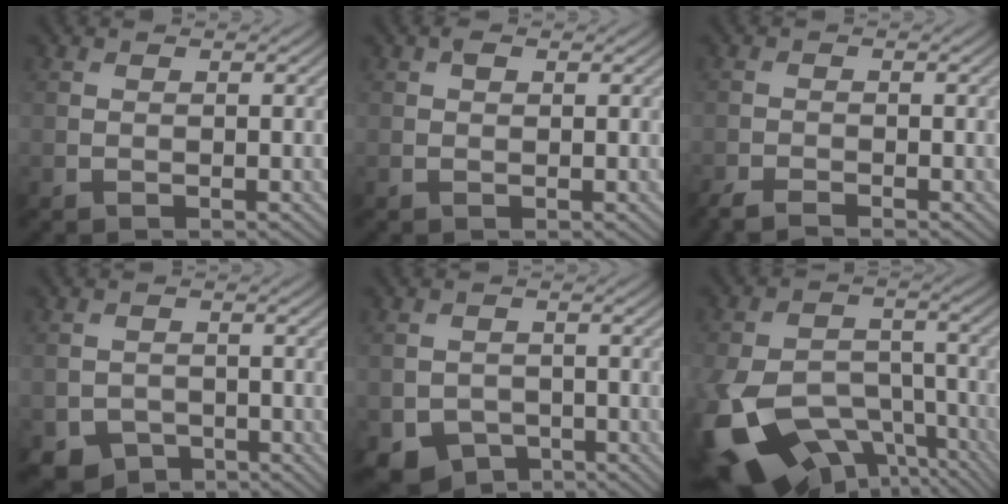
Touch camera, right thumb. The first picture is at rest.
{"total": 0.9, "force": [0.4, 0.5, 0.5], "torque": [-0.010, -0.001, 0.007]}
{"total": 2.5, "force": [-2.2, 0.3, 1.1], "torque": [-0.025, -0.006, -0.047]}
{"total": 3.7, "force": [-2.4, 2.6, 1.2], "torque": [-0.026, -0.012, -0.045]}
{"total": 4.8, "force": [-2.8, 3.4, 1.8], "torque": [-0.040, -0.015, -0.048]}
{"total": 17.4, "force": [-9.0, 10.9, 10.1], "torque": [-0.262, -0.069, -0.124]}